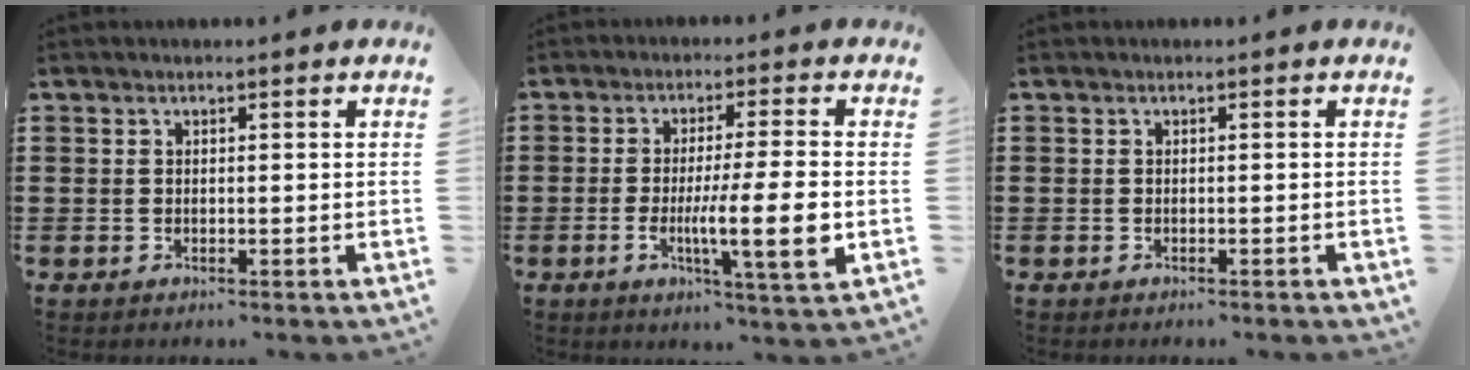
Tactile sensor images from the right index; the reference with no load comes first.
{"total": 10.3, "force": [-1.9, 0.7, 10.1], "torque": [-0.181, -0.017, -0.035]}
{"total": 0.5, "force": [-0.5, 0.0, 0.2], "torque": [-0.005, -0.003, -0.009]}